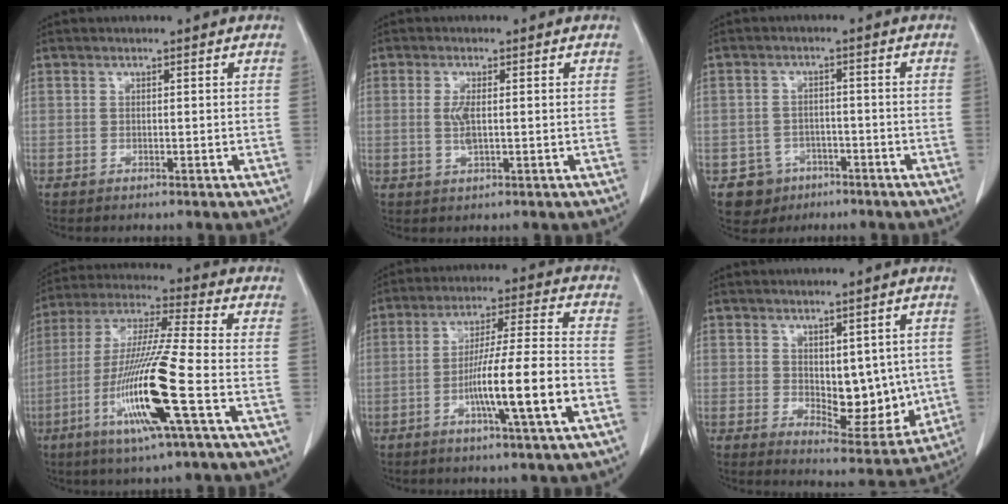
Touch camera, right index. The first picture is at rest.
{"total": 2.7, "force": [0.2, 0.8, 2.6], "torque": [-0.052, -0.002, 0.008]}
{"total": 5.0, "force": [-2.7, 4.2, 0.4], "torque": [-0.005, 0.012, -0.037]}
{"total": 15.8, "force": [-5.4, -0.6, 14.8], "torque": [-0.302, -0.019, -0.106]}
{"total": 12.8, "force": [-4.3, -0.4, 12.1], "torque": [-0.207, 0.001, -0.073]}
{"total": 9.1, "force": [0.3, 4.6, 7.8], "torque": [-0.092, -0.010, 0.027]}